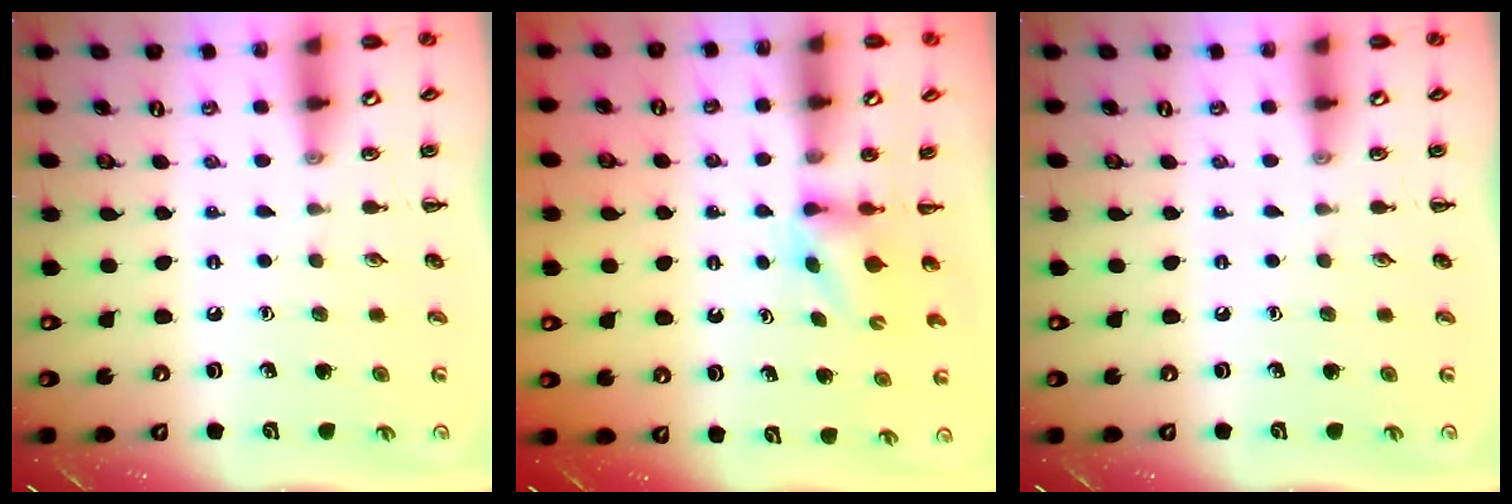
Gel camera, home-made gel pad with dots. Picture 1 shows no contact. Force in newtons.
{"total": 2.7, "press": 2.5, "slide": 1.0}
{"total": 0.0}